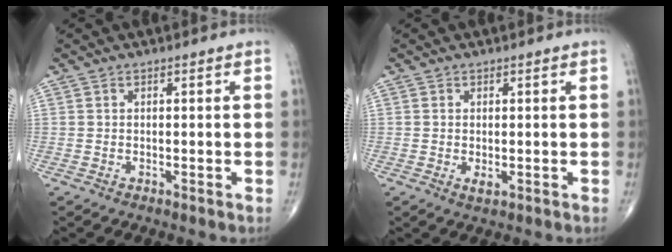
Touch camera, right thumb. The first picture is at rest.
{"total": 1.3, "force": [-0.2, 0.7, 1.1], "torque": [-0.019, -0.004, -0.001]}